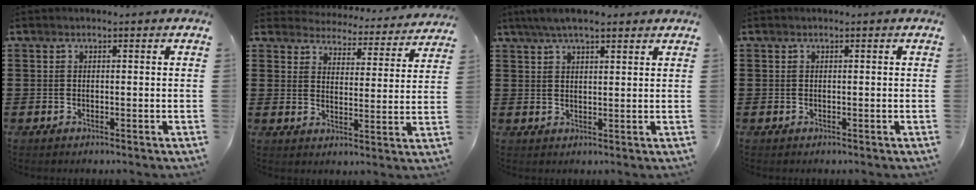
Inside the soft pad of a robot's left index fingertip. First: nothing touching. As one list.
[{"total": 4.2, "force": [4.2, 0.1, -0.4], "torque": [-0.013, -0.041, 0.067]}, {"total": 4.7, "force": [3.5, 1.1, 2.8], "torque": [-0.061, 0.005, 0.064]}, {"total": 0.0}]